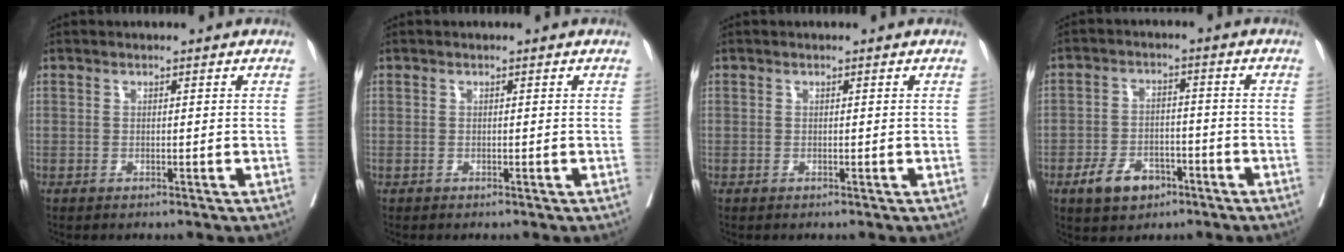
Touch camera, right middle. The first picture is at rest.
{"total": 0.0}
{"total": 0.0}
{"total": 6.3, "force": [-3.7, 3.9, 3.4], "torque": [-0.064, 0.005, -0.057]}